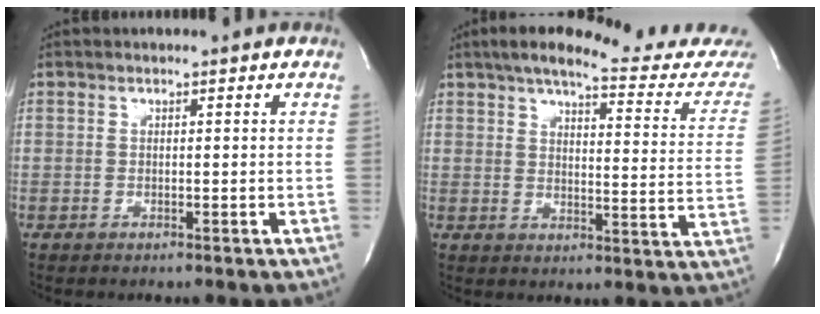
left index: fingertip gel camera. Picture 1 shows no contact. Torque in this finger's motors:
{"motor_torque": [-0.28, -0.34, 0.28, 0.05]}